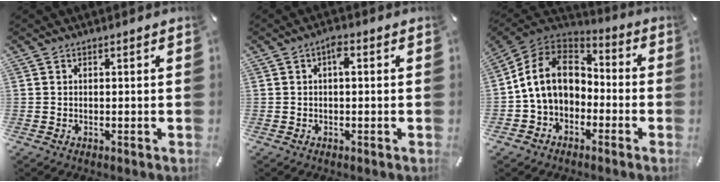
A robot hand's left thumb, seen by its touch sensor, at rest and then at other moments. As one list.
[{"total": 2.9, "force": [0.2, 1.1, 2.6], "torque": [-0.054, 0.012, 0.000]}, {"total": 13.1, "force": [-0.2, 10.6, 7.6], "torque": [-0.178, 0.027, -0.003]}]